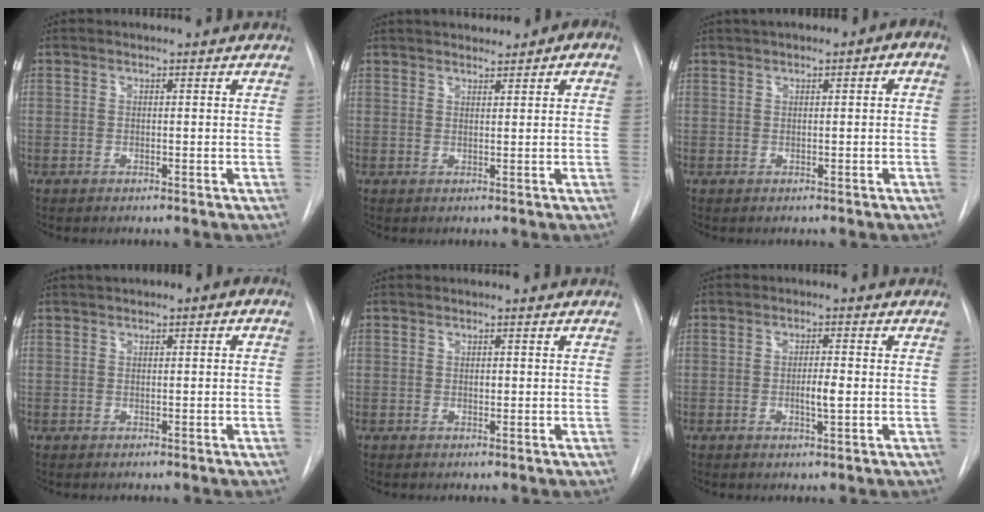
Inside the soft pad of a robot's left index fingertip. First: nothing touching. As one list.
[{"total": 5.0, "force": [3.4, 1.8, 3.2], "torque": [-0.042, 0.016, 0.047]}, {"total": 3.9, "force": [0.8, 1.2, 3.6], "torque": [-0.053, 0.018, 0.007]}, {"total": 2.4, "force": [0.2, 0.9, 2.2], "torque": [-0.036, 0.014, 0.000]}, {"total": 0.5, "force": [-0.4, 0.3, 0.2], "torque": [-0.001, -0.006, -0.006]}, {"total": 2.8, "force": [-0.9, 0.4, 2.6], "torque": [-0.046, -0.007, -0.014]}]